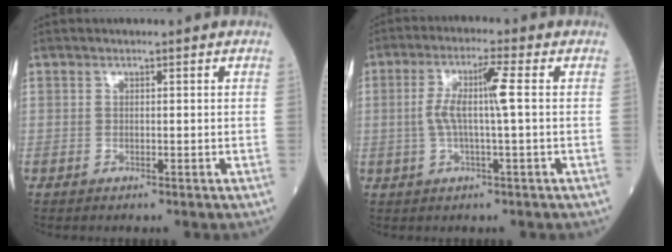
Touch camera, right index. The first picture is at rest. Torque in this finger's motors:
{"motor_torque": [1.23, 0.06, 0.49, 0.14]}